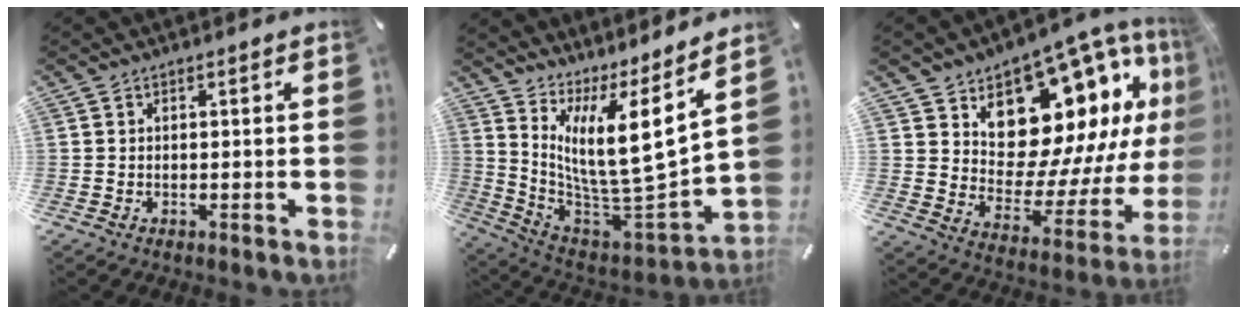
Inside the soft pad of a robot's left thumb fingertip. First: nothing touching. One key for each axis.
{"total": 13.7, "fx": 6.5, "fy": 3.0, "fz": 11.7, "tx": -0.214, "ty": -0.090, "tz": 0.100}
{"total": 16.1, "fx": 9.7, "fy": 10.2, "fz": 7.9, "tx": -0.107, "ty": -0.108, "tz": 0.171}